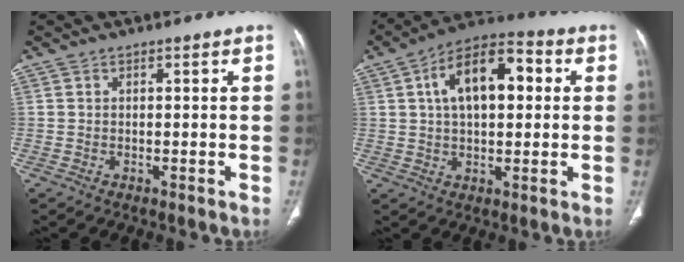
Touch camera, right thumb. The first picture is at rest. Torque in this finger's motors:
{"motor_torque": [-0.88, 1.40, 0.10, 0.32, 0.28]}